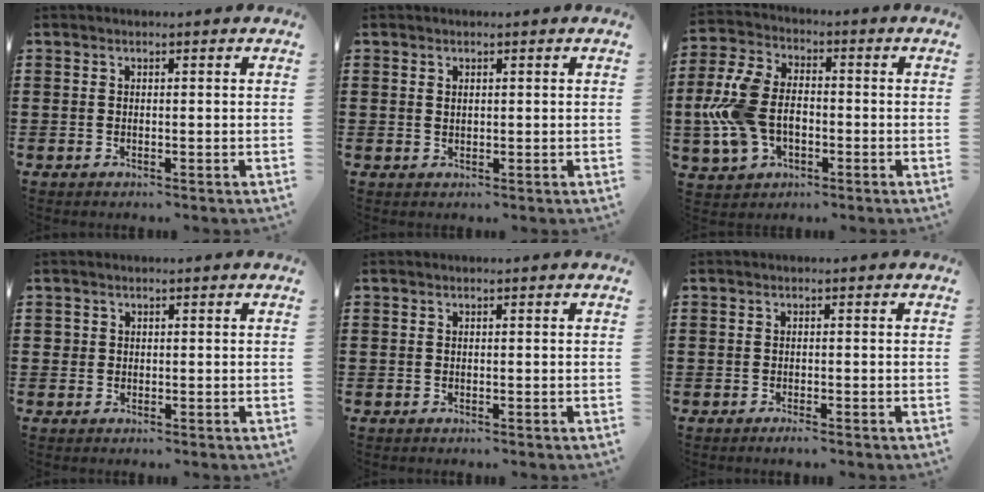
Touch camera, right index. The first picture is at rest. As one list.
[{"total": 0.7, "force": [0.3, 0.5, 0.4], "torque": [-0.010, 0.003, 0.006]}, {"total": 10.0, "force": [-1.3, 6.7, 7.3], "torque": [-0.195, 0.003, -0.031]}, {"total": 0.9, "force": [0.3, 0.9, 0.1], "torque": [-0.004, 0.005, 0.005]}, {"total": 0.0}, {"total": 0.9, "force": [-0.7, 0.0, 0.5], "torque": [-0.009, -0.005, -0.013]}]